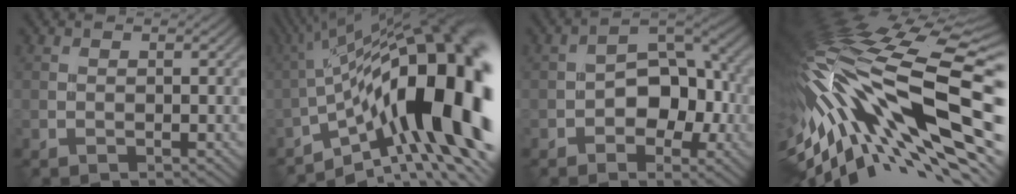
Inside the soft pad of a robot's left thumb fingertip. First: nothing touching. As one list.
[{"total": 20.6, "force": [-3.4, 7.3, 18.9], "torque": [-0.270, 0.019, -0.066]}, {"total": 7.7, "force": [-2.0, 5.1, 5.4], "torque": [-0.058, 0.008, -0.042]}, {"total": 19.7, "force": [-4.2, 8.4, 17.3], "torque": [-0.347, -0.046, -0.068]}]